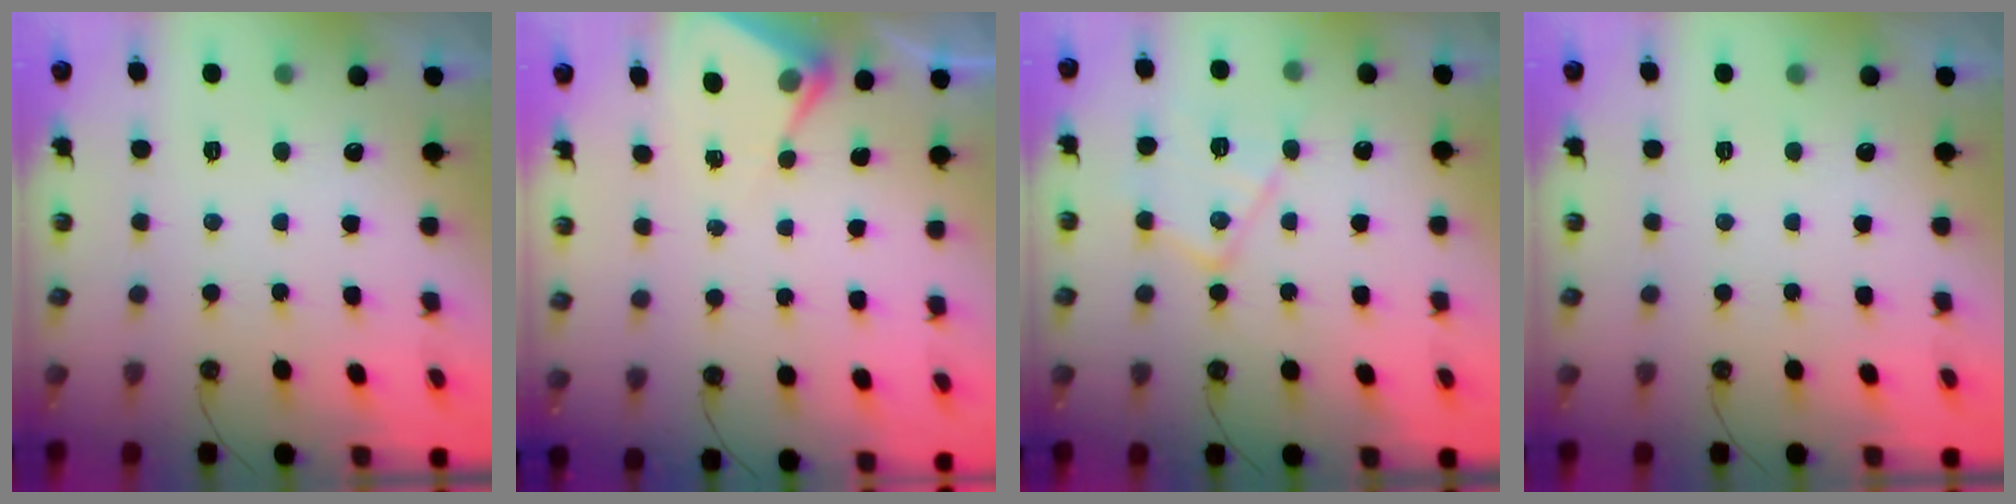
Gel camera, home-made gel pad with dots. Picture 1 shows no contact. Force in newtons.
{"total": 5.6, "press": 5.6, "slide": 0.2}
{"total": 13.6, "press": 13.6, "slide": 0.9}
{"total": 0.0}